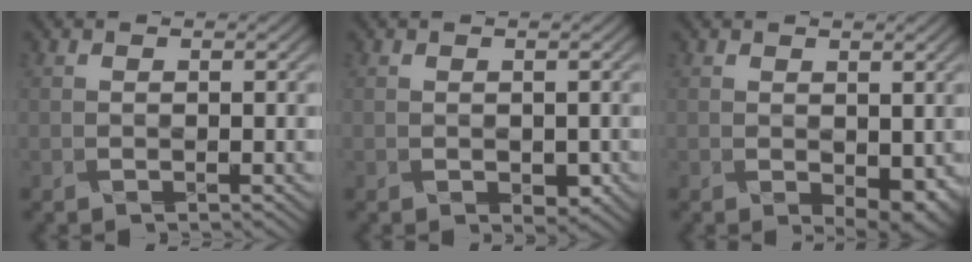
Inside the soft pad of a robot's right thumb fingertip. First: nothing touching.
{"total": 1.4, "force": [-0.3, 0.9, 1.0], "torque": [-0.018, -0.006, 0.005]}
{"total": 3.5, "force": [-0.5, 2.0, 2.8], "torque": [-0.042, -0.011, 0.009]}